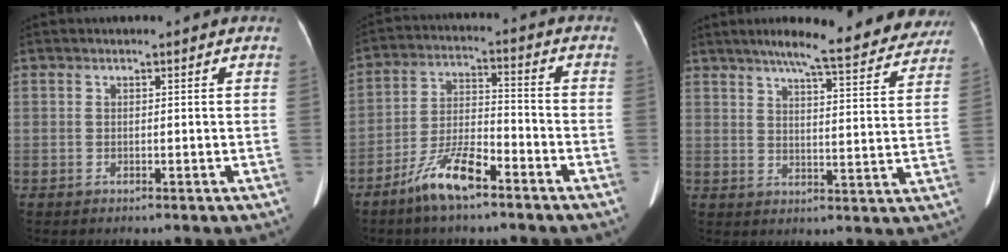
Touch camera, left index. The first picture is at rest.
{"total": 9.1, "force": [-6.3, 2.0, 6.3], "torque": [-0.131, -0.005, -0.120]}
{"total": 19.0, "force": [16.4, 2.7, 9.2], "torque": [-0.117, -0.002, 0.200]}